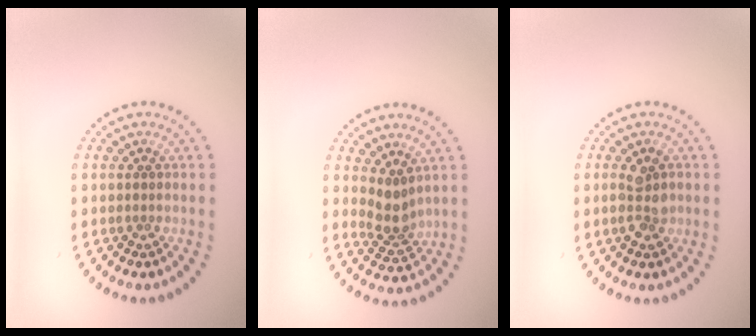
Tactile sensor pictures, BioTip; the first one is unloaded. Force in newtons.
{"total": 2.5, "press": 1.9, "slide": 1.6}
{"total": 2.4, "press": 2.4, "slide": 0.1}